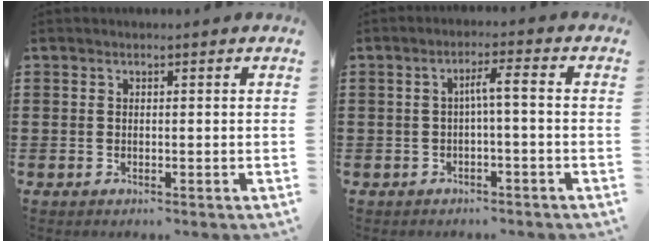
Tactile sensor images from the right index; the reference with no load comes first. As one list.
[{"total": 3.3, "force": [-0.6, 0.1, 3.2], "torque": [-0.062, 0.005, -0.015]}]